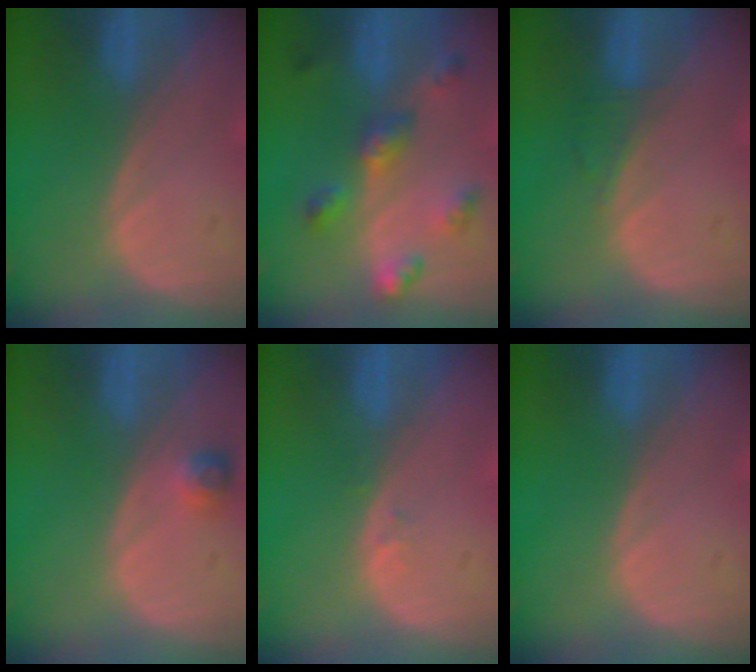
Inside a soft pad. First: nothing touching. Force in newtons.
{"total": 6.4, "press": 5.7, "slide": 2.8}
{"total": 1.2, "press": 1.2, "slide": 0.1}
{"total": 2.2, "press": 2.2, "slide": 0.4}
{"total": 0.8, "press": 0.6, "slide": 0.5}
{"total": 0.0}